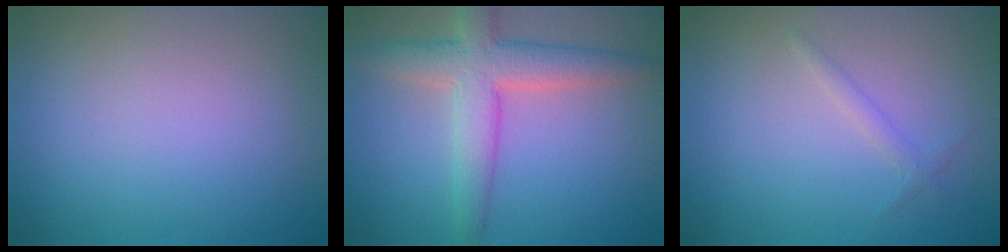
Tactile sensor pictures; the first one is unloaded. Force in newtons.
{"total": 5.3, "press": 5.3, "slide": 0.2}
{"total": 0.9, "press": 0.9, "slide": 0.1}